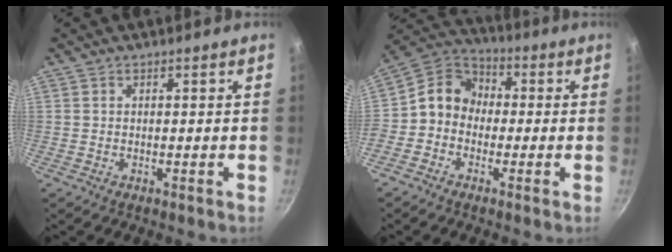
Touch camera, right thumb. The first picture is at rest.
{"total": 10.0, "force": [-0.7, 8.4, 5.3], "torque": [-0.064, 0.038, -0.042]}